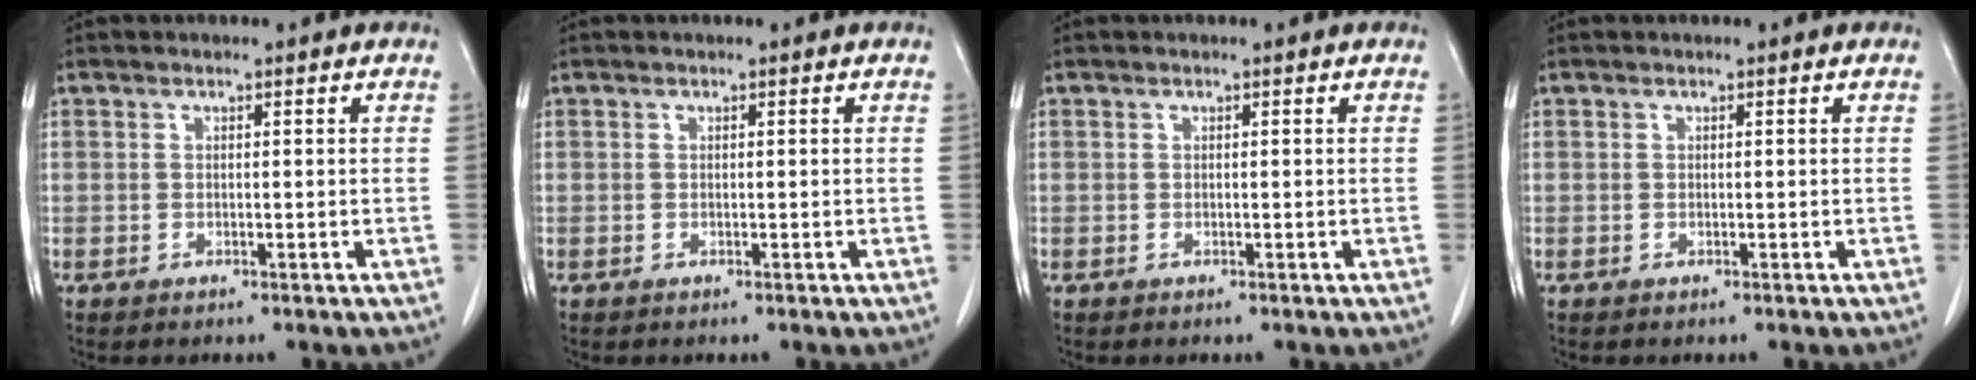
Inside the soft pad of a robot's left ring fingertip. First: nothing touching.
{"total": 0.0}
{"total": 0.0}
{"total": 0.0}